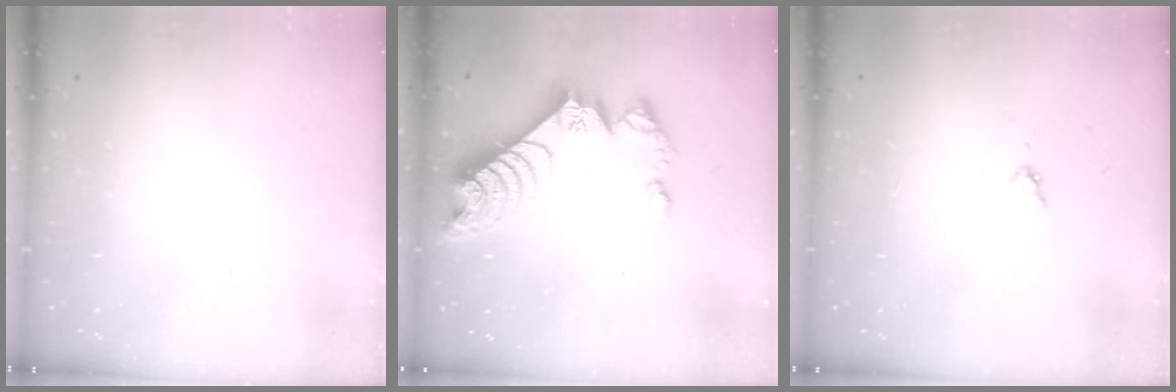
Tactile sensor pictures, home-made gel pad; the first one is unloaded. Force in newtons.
{"total": 9.9, "press": 9.9, "slide": 0.8}
{"total": 2.8, "press": 2.8, "slide": 0.4}